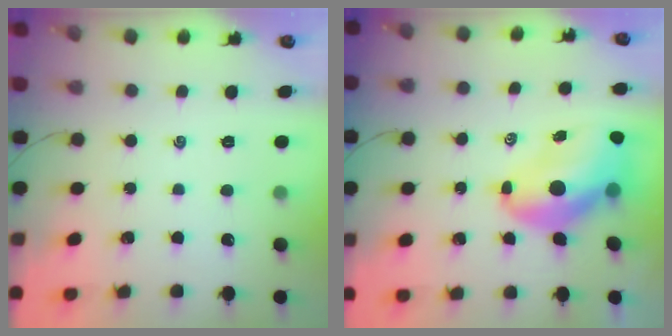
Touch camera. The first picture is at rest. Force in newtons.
{"total": 11.9, "press": 11.5, "slide": 3.2}